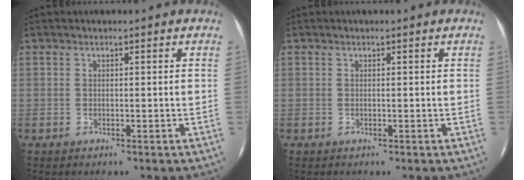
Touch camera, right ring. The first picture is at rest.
{"total": 0.0}